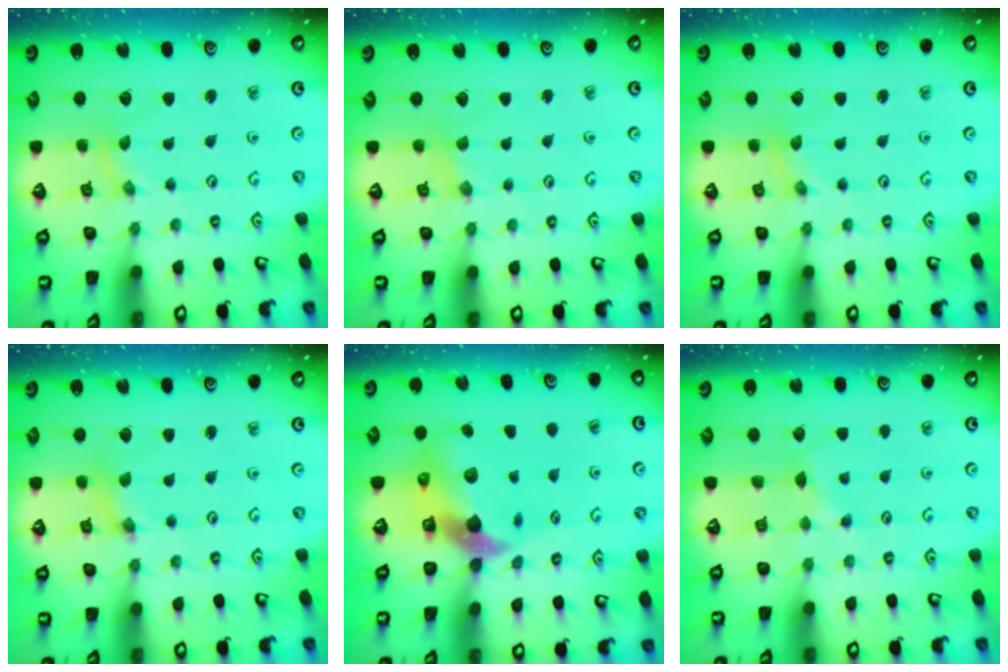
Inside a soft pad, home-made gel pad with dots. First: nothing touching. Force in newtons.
{"total": 1.5, "press": 1.5, "slide": 0.2}
{"total": 0.0}
{"total": 1.6, "press": 1.6, "slide": 0.3}
{"total": 10.2, "press": 10.1, "slide": 1.7}
{"total": 3.7, "press": 3.7, "slide": 0.4}